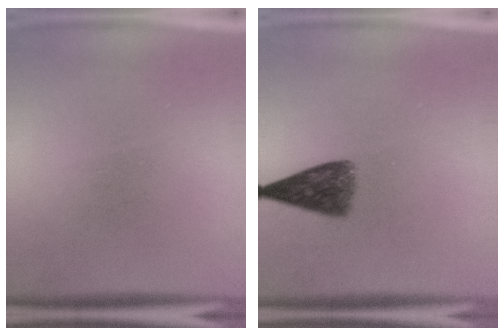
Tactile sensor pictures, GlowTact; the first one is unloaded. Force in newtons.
{"total": 6.1}